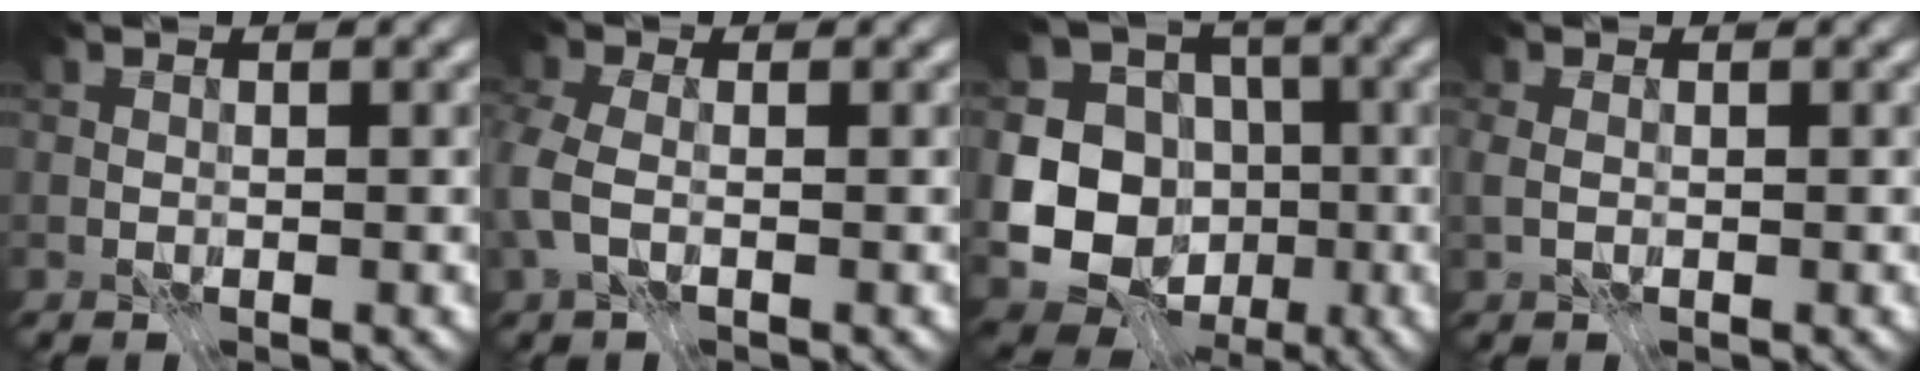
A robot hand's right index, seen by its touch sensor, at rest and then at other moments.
{"total": 4.3, "force": [-1.3, 2.9, 2.9], "torque": [-0.088, -0.005, -0.030]}
{"total": 11.4, "force": [-2.3, 10.3, 4.3], "torque": [-0.078, -0.010, -0.057]}
{"total": 1.2, "force": [-0.2, 0.7, 0.9], "torque": [-0.024, 0.001, -0.004]}